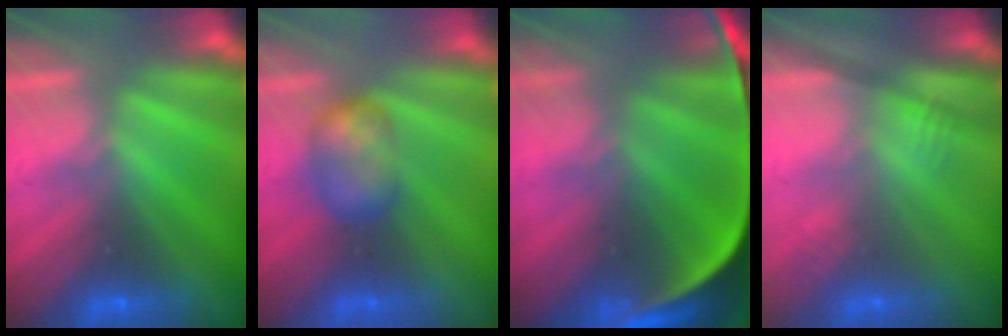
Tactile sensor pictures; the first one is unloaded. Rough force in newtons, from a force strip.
{"total": 3.1}
{"total": 9.4}
{"total": 2.5}